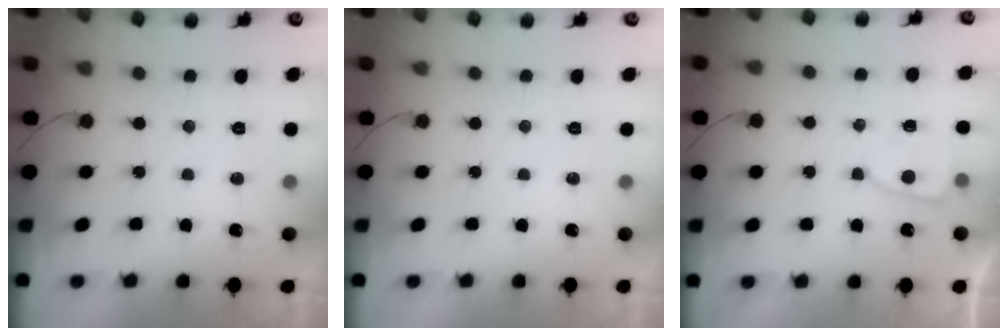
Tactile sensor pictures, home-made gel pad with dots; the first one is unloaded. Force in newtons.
{"total": 0.0}
{"total": 4.9, "press": 4.9, "slide": 0.1}